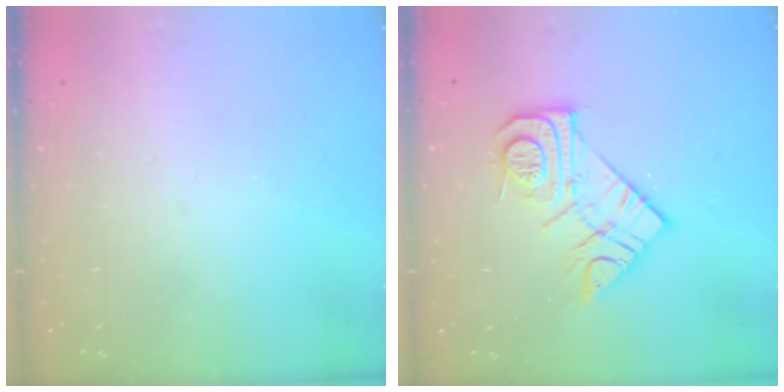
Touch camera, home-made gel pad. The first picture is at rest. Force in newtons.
{"total": 13.4, "press": 13.4, "slide": 1.1}